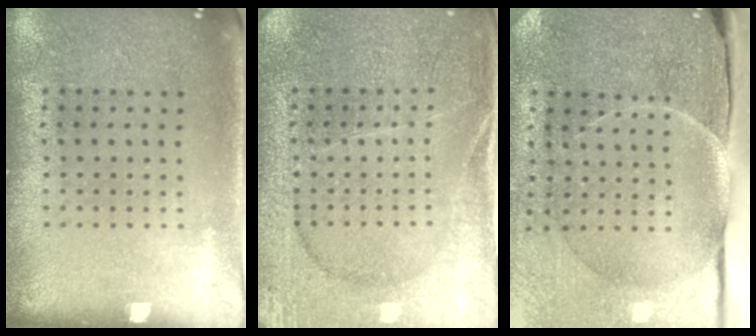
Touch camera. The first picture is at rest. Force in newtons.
{"total": 3.0, "press": 2.9, "slide": 0.4}
{"total": 4.5, "press": 3.8, "slide": 2.3}